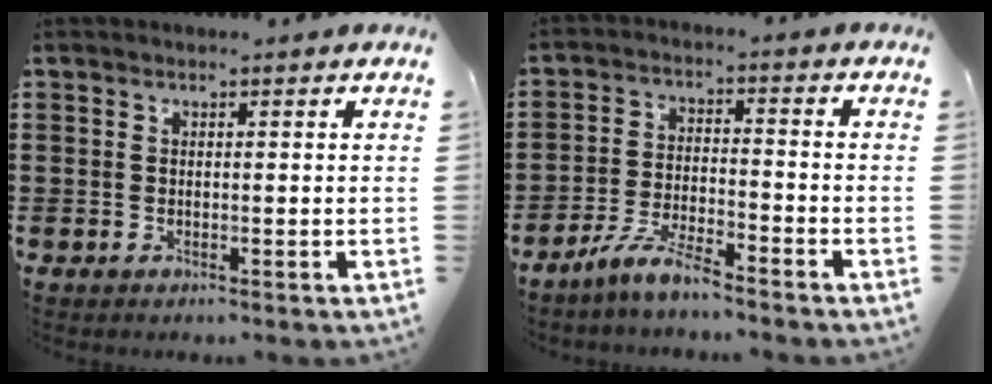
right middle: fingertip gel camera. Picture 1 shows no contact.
{"total": 6.0, "force": [-5.3, 0.4, 2.8], "torque": [-0.073, -0.009, -0.106]}